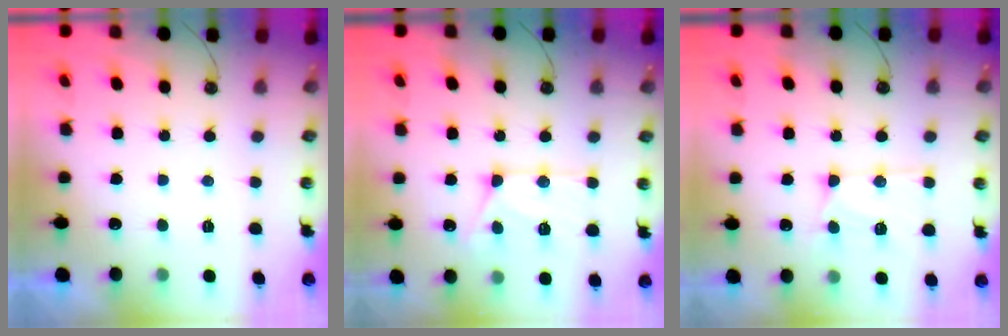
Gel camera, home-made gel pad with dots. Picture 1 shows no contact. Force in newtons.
{"total": 14.1, "press": 14.1, "slide": 1.4}
{"total": 13.7, "press": 13.7, "slide": 0.8}